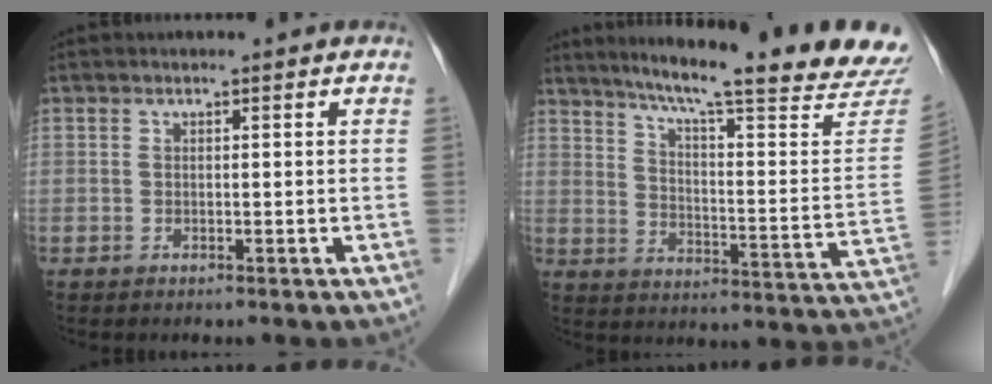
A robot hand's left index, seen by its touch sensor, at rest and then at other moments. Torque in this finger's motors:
{"motor_torque": [0.08, -0.19, 0.43, 0.10]}